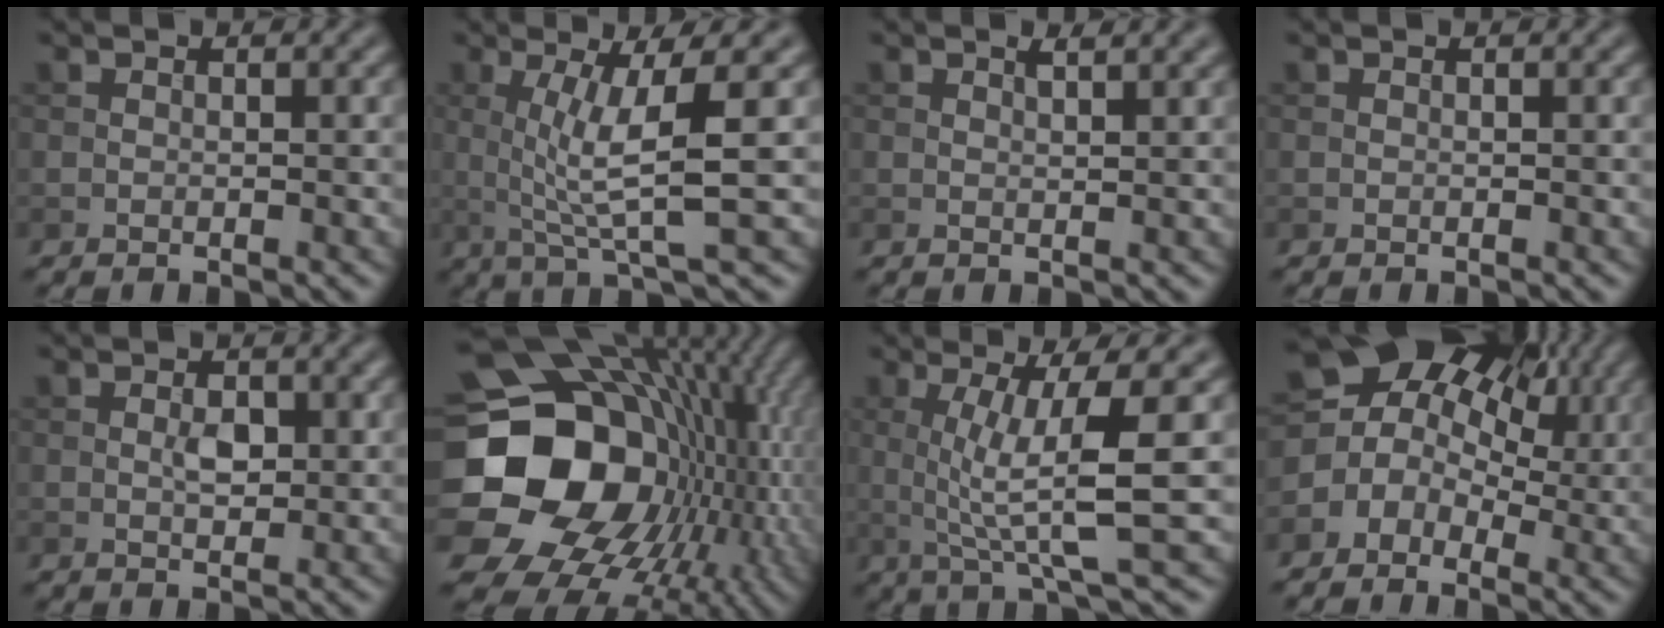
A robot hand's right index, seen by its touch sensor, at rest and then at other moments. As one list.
[{"total": 5.9, "force": [0.8, 0.9, 5.8], "torque": [-0.105, -0.001, 0.019]}, {"total": 1.6, "force": [1.1, 0.3, 1.1], "torque": [-0.015, 0.005, 0.014]}, {"total": 0.0}, {"total": 2.1, "force": [0.1, 1.2, 1.7], "torque": [-0.032, 0.000, 0.002]}, {"total": 19.8, "force": [-0.9, 16.6, 10.8], "torque": [-0.233, -0.010, 0.000]}, {"total": 7.0, "force": [0.8, 1.2, 6.9], "torque": [-0.117, -0.003, 0.018]}, {"total": 10.6, "force": [2.6, 8.8, 5.4], "torque": [-0.100, 0.043, 0.006]}]